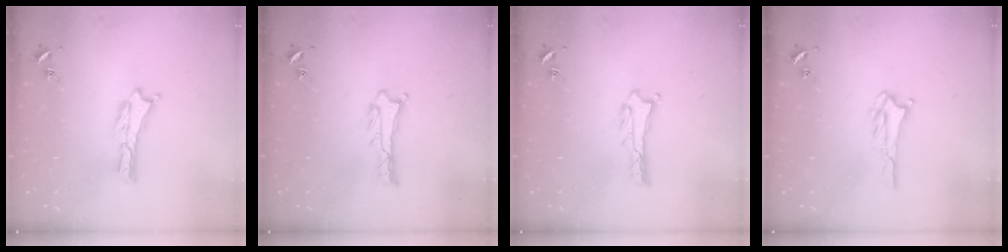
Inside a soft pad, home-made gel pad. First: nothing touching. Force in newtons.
{"total": 0.8, "press": 0.7, "slide": 0.1}
{"total": 0.8, "press": 0.7, "slide": 0.1}
{"total": 2.3, "press": 2.2, "slide": 0.4}